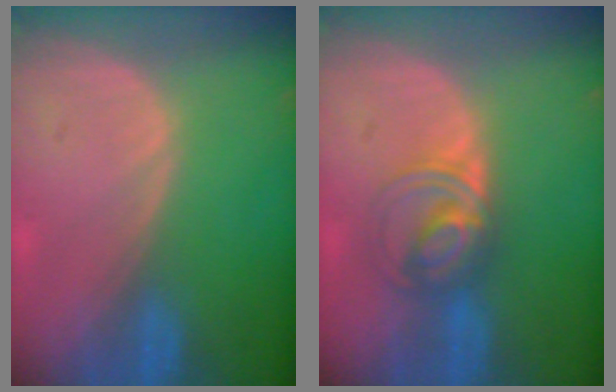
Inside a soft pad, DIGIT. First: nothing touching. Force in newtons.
{"total": 5.5, "press": 5.5, "slide": 0.6}